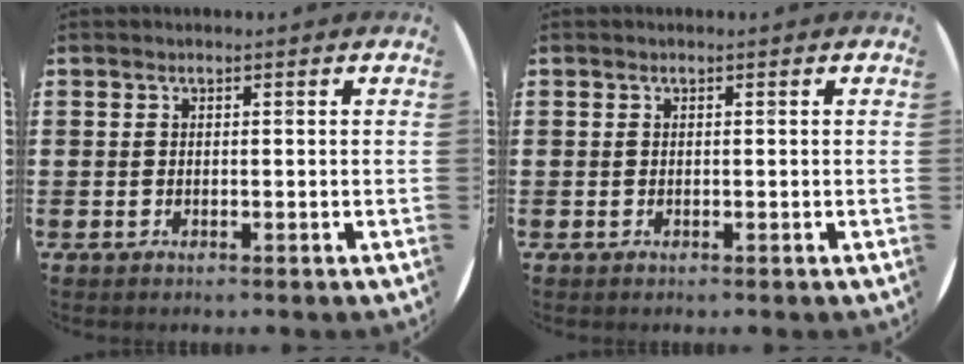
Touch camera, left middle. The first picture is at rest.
{"total": 0.0}